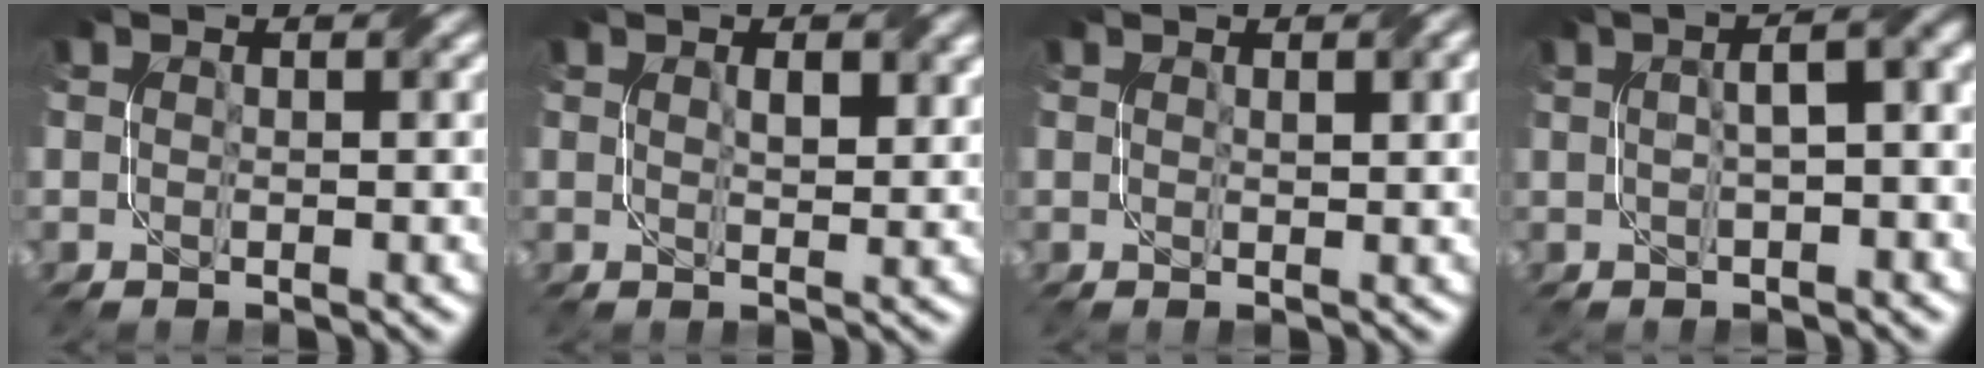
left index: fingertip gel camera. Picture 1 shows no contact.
{"total": 2.0, "force": [0.8, 0.7, 1.7], "torque": [-0.028, -0.003, 0.017]}
{"total": 2.0, "force": [0.9, 0.5, 1.7], "torque": [-0.016, 0.002, 0.015]}
{"total": 7.1, "force": [1.1, 2.5, 6.6], "torque": [-0.064, 0.026, 0.003]}